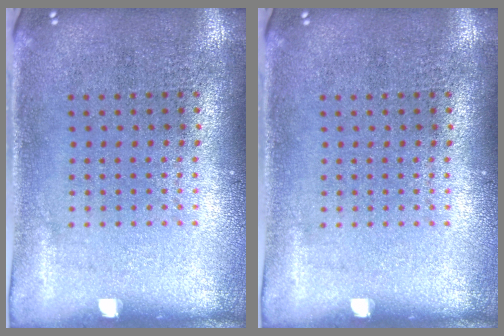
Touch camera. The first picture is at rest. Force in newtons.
{"total": 0.0}